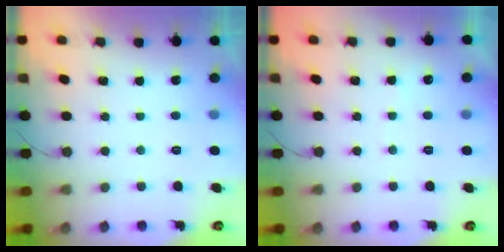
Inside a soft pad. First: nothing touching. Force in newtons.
{"total": 3.1, "press": 3.0, "slide": 0.5}